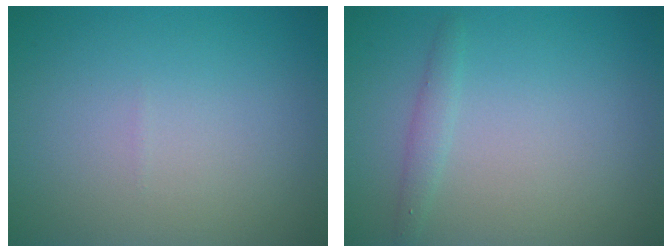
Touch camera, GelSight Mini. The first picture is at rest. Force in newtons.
{"total": 1.3, "press": 1.3, "slide": 0.0}